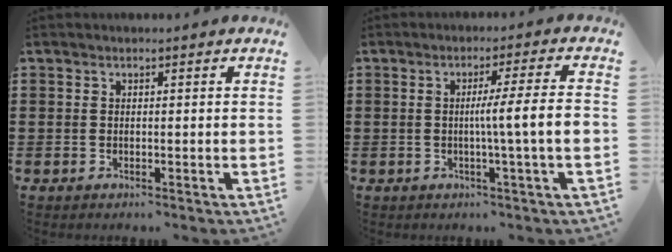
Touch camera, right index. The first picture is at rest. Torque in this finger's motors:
{"motor_torque": [1.09, -0.57, 0.46, 0.14]}